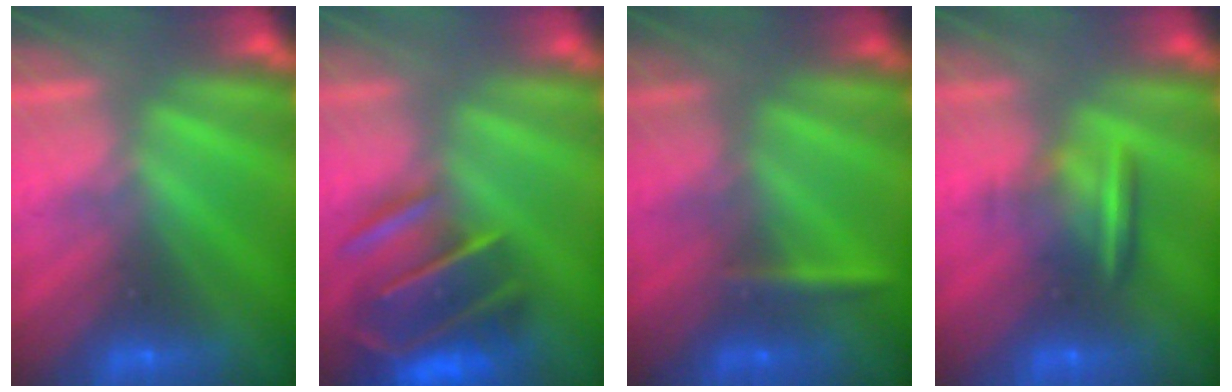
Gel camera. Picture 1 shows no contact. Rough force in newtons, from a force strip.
{"total": 9.1}
{"total": 2.4}
{"total": 9.1}